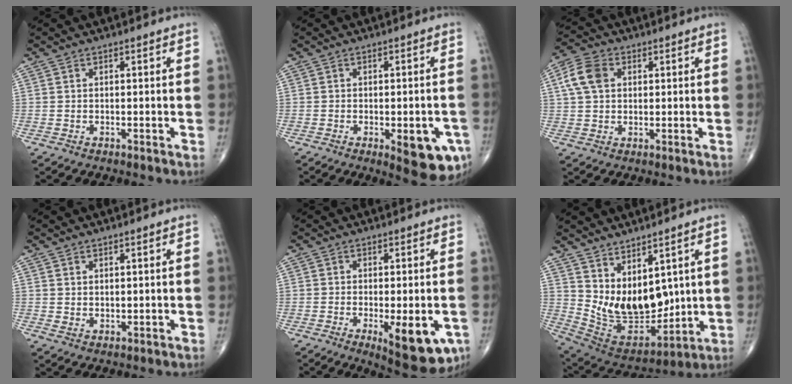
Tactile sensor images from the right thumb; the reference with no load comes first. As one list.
[{"total": 9.5, "force": [-3.5, 3.4, 8.2], "torque": [-0.077, 0.000, -0.034]}, {"total": 6.9, "force": [1.8, 4.8, 4.6], "torque": [-0.092, 0.012, 0.031]}, {"total": 1.6, "force": [1.0, 0.9, 0.9], "torque": [-0.009, -0.011, 0.023]}, {"total": 11.6, "force": [-4.0, 4.2, 10.1], "torque": [-0.120, -0.011, -0.044]}, {"total": 15.1, "force": [3.9, 8.5, 11.9], "torque": [-0.167, -0.039, 0.104]}]